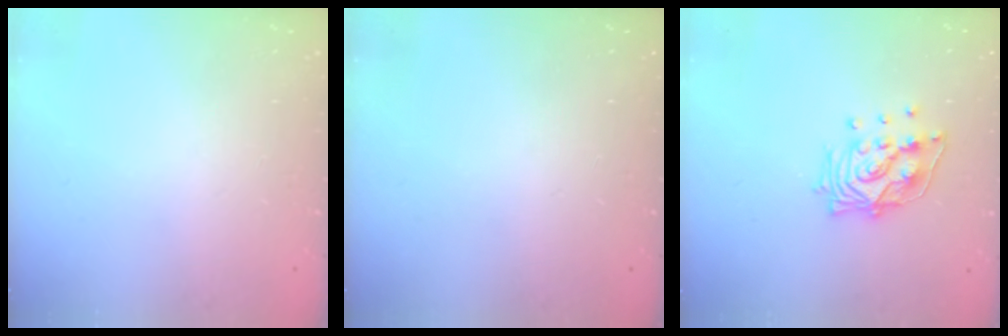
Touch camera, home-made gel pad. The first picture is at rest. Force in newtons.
{"total": 0.0}
{"total": 14.1, "press": 14.0, "slide": 1.8}